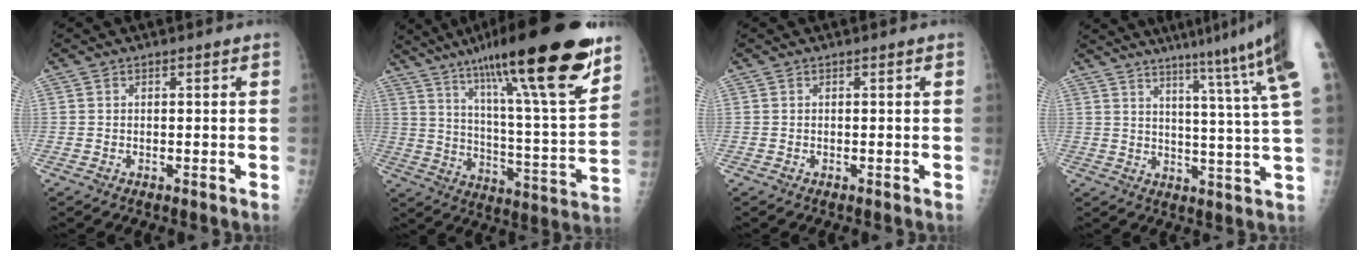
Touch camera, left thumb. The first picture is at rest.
{"total": 28.6, "force": [18.6, 4.0, 21.3], "torque": [-0.324, -0.054, 0.297]}
{"total": 0.0}
{"total": 17.4, "force": [11.1, -0.5, 13.4], "torque": [-0.174, -0.059, 0.138]}